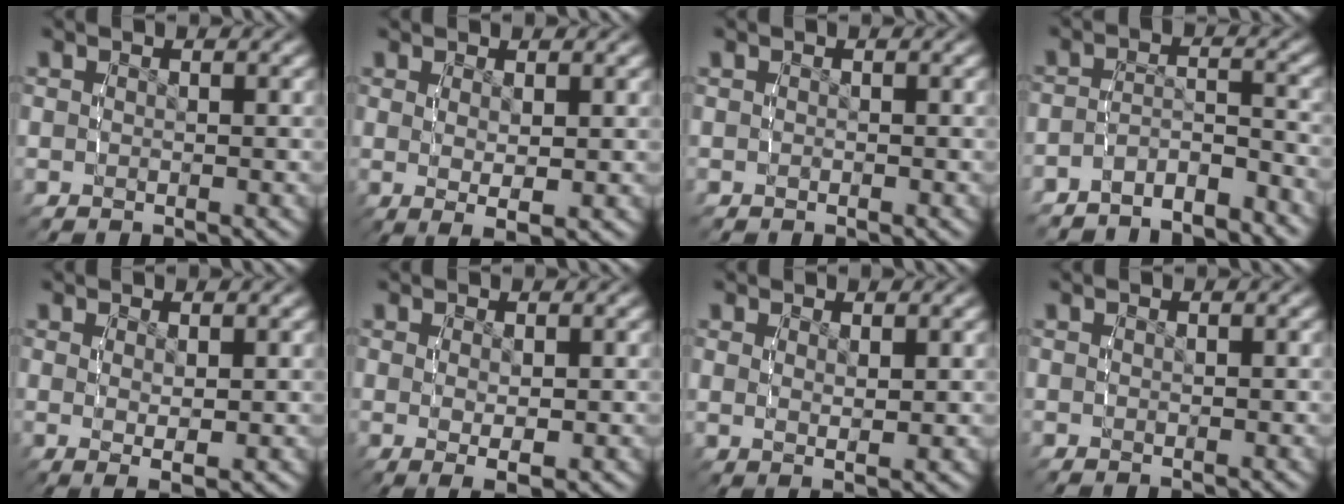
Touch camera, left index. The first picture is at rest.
{"total": 2.7, "force": [-0.3, 0.2, 2.7], "torque": [-0.044, -0.016, 0.009]}
{"total": 0.6, "force": [-0.5, 0.0, -0.2], "torque": [0.000, -0.007, -0.005]}
{"total": 6.2, "force": [-5.8, 1.9, 1.1], "torque": [-0.020, -0.025, -0.092]}
{"total": 1.8, "force": [0.2, -0.2, 1.8], "torque": [-0.029, -0.015, 0.016]}
{"total": 2.3, "force": [-0.4, 0.2, 2.3], "torque": [-0.037, -0.015, 0.007]}
{"total": 1.5, "force": [1.0, 0.1, 1.1], "torque": [-0.020, -0.015, 0.031]}
{"total": 0.0}